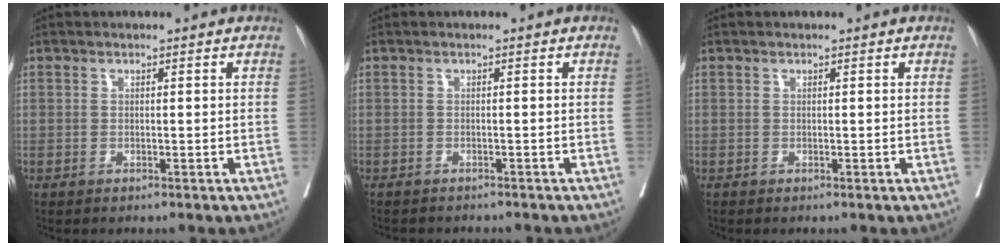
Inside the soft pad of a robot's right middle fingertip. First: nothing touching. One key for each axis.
{"total": 4.7, "fx": -4.3, "fy": 1.3, "fz": 1.3, "tx": -0.015, "ty": -0.001, "tz": -0.055}
{"total": 0.0}